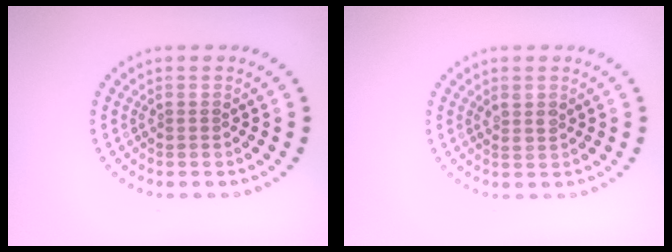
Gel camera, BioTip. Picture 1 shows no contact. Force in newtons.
{"total": 1.0, "press": 0.9, "slide": 0.5}